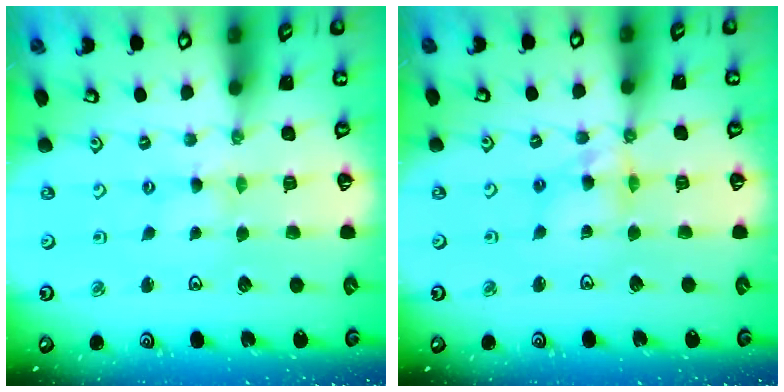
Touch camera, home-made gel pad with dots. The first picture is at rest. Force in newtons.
{"total": 7.9, "press": 7.9, "slide": 0.6}